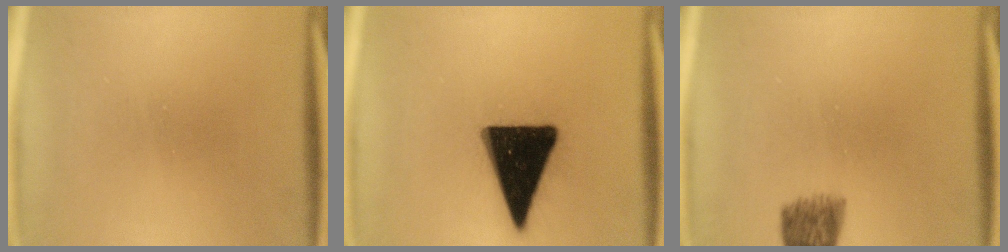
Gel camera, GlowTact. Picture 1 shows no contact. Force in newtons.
{"total": 18.5}
{"total": 5.5}